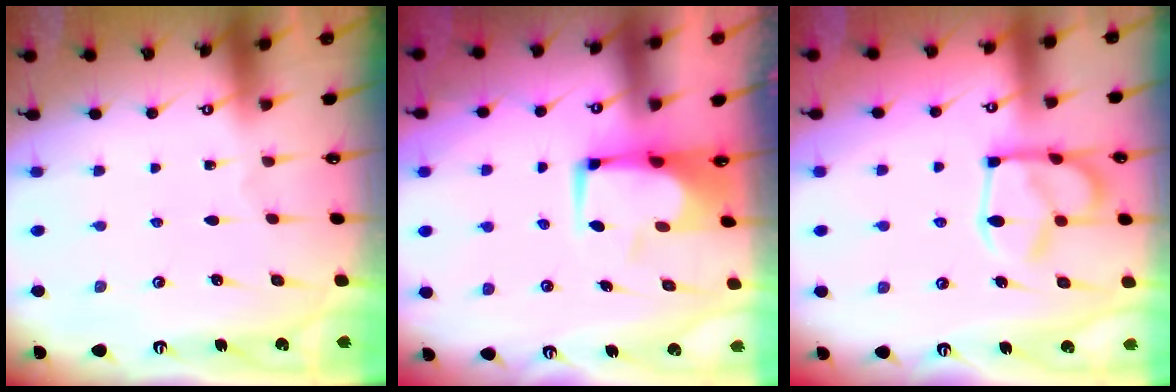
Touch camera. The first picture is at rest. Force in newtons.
{"total": 0.0}
{"total": 14.2, "press": 14.1, "slide": 1.2}